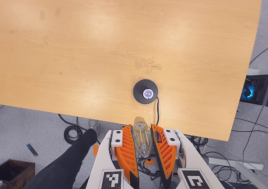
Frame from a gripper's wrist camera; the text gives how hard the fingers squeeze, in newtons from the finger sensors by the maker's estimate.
{"total": 12.1, "left": 13.7, "right": 10.6}